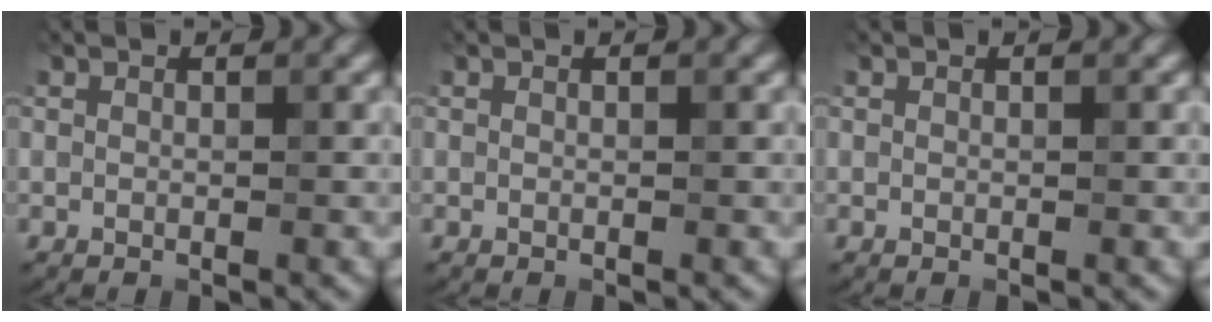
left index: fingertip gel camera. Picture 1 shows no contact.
{"total": 0.0}
{"total": 0.0}